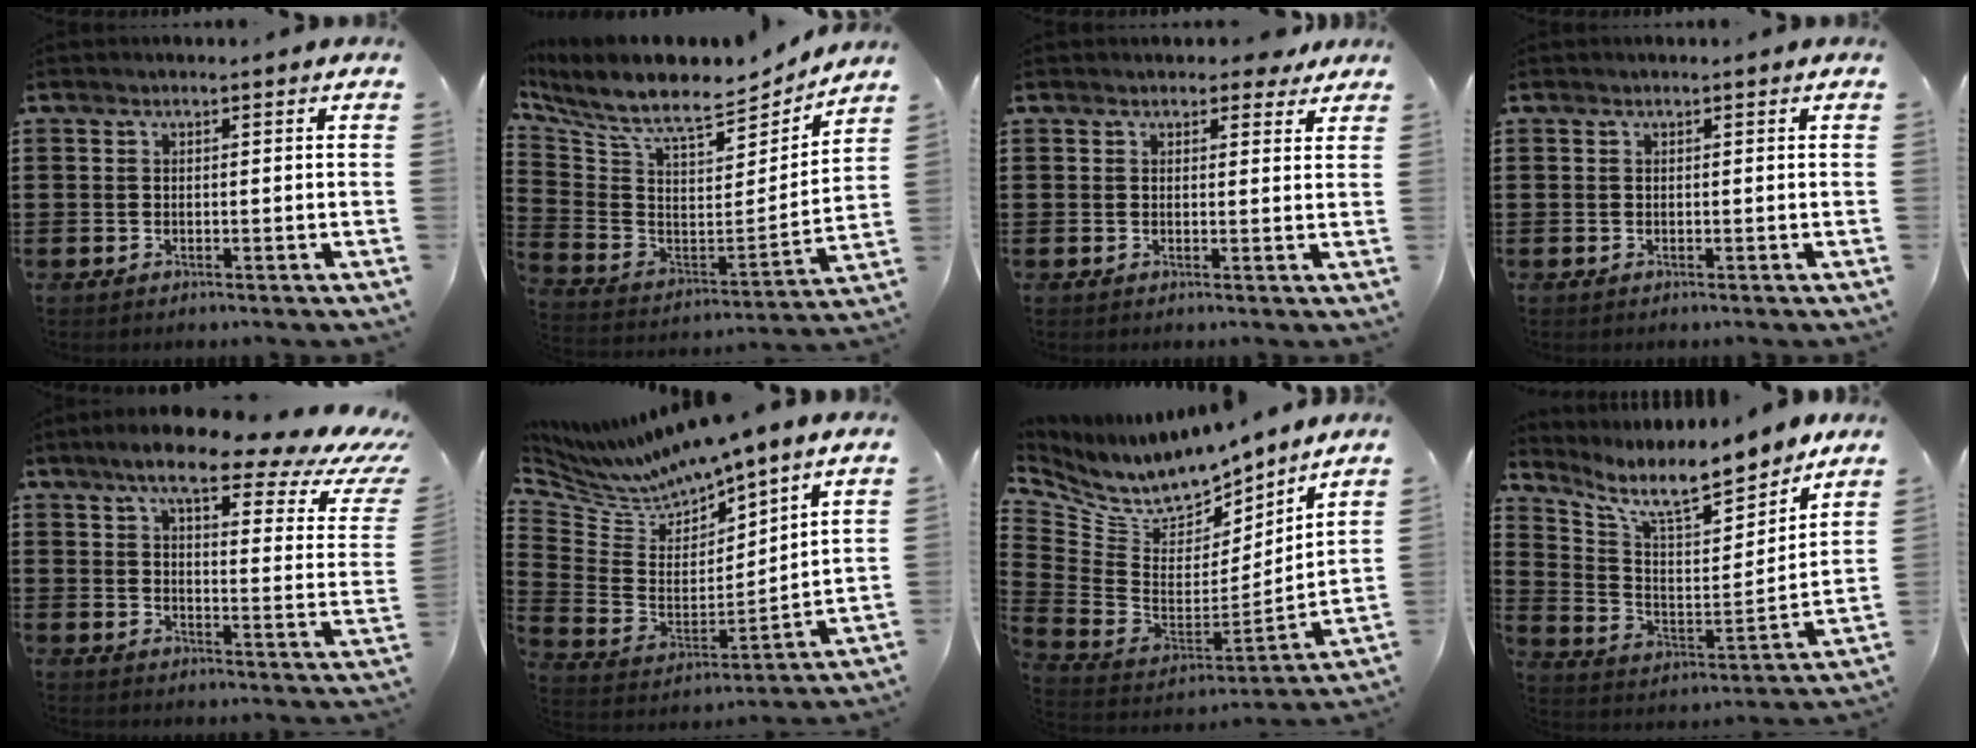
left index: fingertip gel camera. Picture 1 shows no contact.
{"total": 9.3, "force": [8.1, 1.8, 4.2], "torque": [-0.120, -0.065, 0.138]}
{"total": 2.3, "force": [1.9, 1.1, 0.8], "torque": [-0.005, 0.000, 0.031]}
{"total": 0.0}
{"total": 10.0, "force": [7.4, 2.1, 6.4], "torque": [-0.129, -0.033, 0.119]}
{"total": 7.1, "force": [7.0, 0.4, 0.5], "torque": [-0.058, -0.062, 0.120]}
{"total": 7.6, "force": [6.8, 2.7, 2.0], "torque": [-0.081, -0.061, 0.120]}
{"total": 10.8, "force": [9.1, 2.3, 5.4], "torque": [-0.127, -0.063, 0.154]}